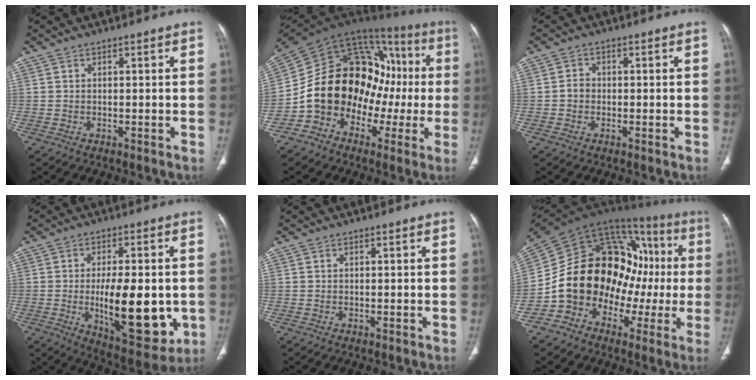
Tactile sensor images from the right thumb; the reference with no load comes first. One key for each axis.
{"total": 21.7, "fx": -3.6, "fy": 15.8, "fz": 14.4, "tx": -0.176, "ty": 0.096, "tz": -0.057}
{"total": 2.0, "fx": -0.4, "fy": 1.7, "fz": 0.9, "tx": -0.006, "ty": 0.008, "tz": -0.012}
{"total": 18.2, "fx": -2.7, "fy": 7.6, "fz": 16.3, "tx": -0.218, "ty": -0.018, "tz": -0.025}
{"total": 0.0}
{"total": 23.4, "fx": -3.2, "fy": 16.8, "fz": 15.9, "tx": -0.203, "ty": 0.093, "tz": -0.047}